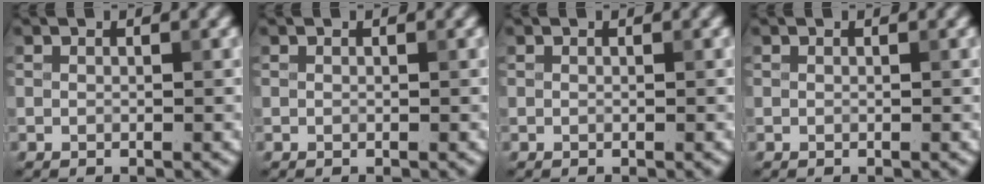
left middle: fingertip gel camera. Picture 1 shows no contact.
{"total": 0.0}
{"total": 0.0}
{"total": 0.0}